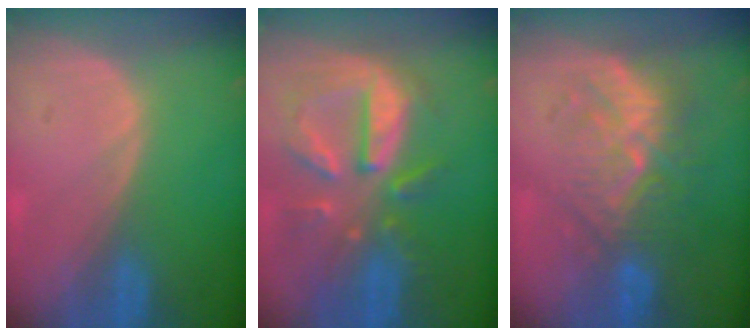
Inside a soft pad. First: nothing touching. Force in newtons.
{"total": 10.8, "press": 9.5, "slide": 5.1}
{"total": 9.0, "press": 8.6, "slide": 2.4}